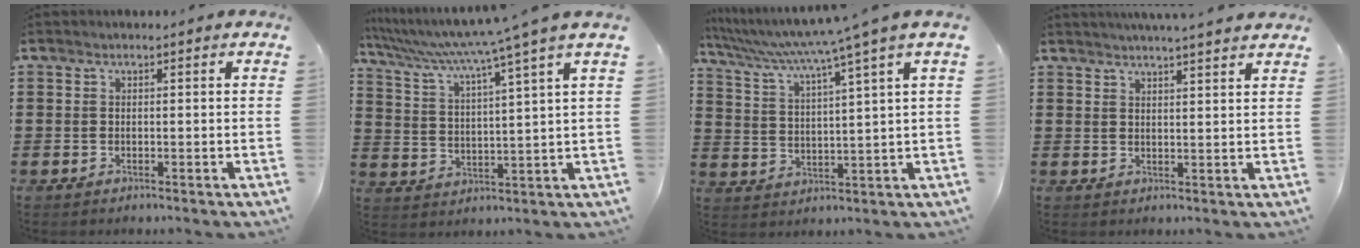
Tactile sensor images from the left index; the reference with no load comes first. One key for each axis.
{"total": 6.2, "fx": 4.9, "fy": -1.7, "fz": 3.4, "tx": -0.088, "ty": -0.044, "tz": 0.074}
{"total": 5.5, "fx": 4.1, "fy": -1.4, "fz": 3.4, "tx": -0.085, "ty": -0.037, "tz": 0.060}
{"total": 3.0, "fx": 2.9, "fy": -0.5, "fz": 0.7, "tx": -0.021, "ty": -0.009, "tz": 0.052}